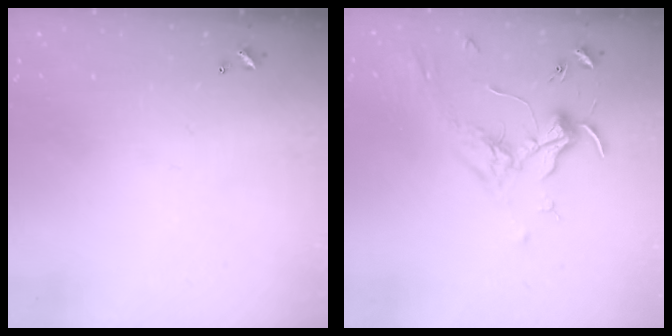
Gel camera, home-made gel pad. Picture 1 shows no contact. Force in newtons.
{"total": 1.9, "press": 1.7, "slide": 0.8}